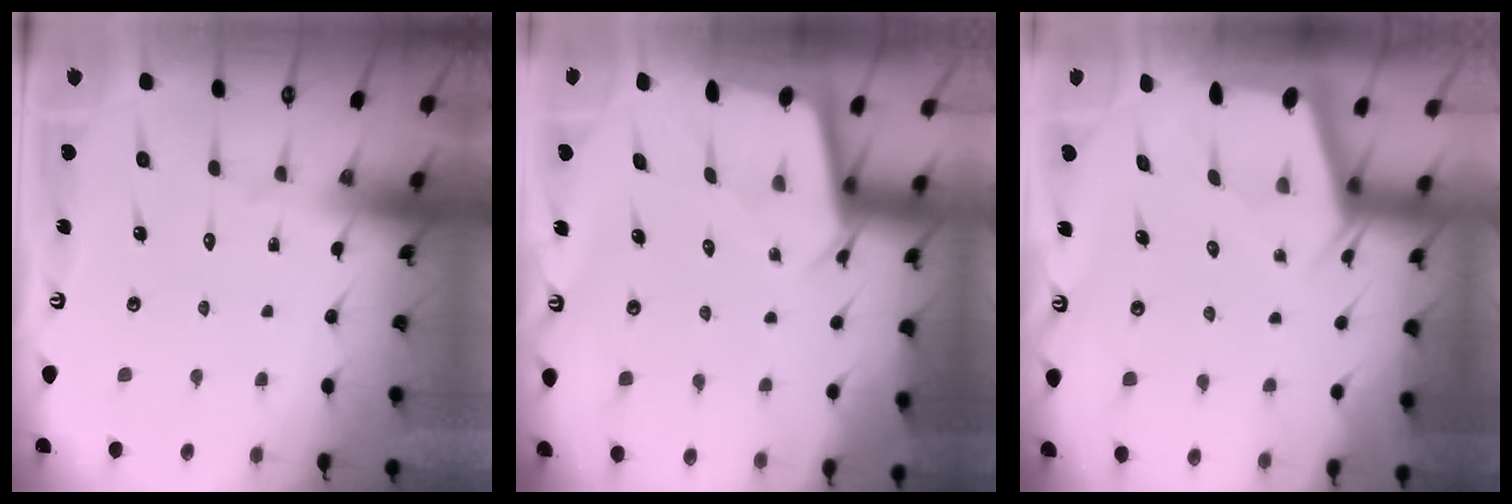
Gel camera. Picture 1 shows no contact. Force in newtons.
{"total": 2.4, "press": 2.4, "slide": 0.3}
{"total": 2.9, "press": 2.9, "slide": 0.2}